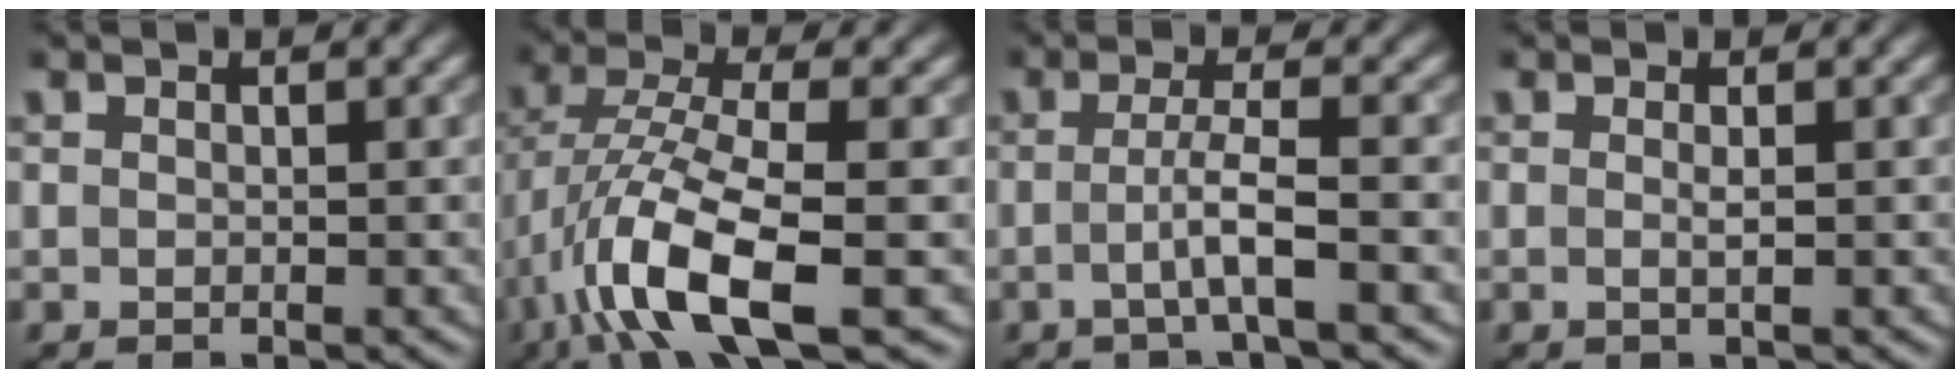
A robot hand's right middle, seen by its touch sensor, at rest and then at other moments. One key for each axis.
{"total": 9.6, "fx": -4.2, "fy": 2.8, "fz": 8.2, "tx": -0.161, "ty": 0.003, "tz": -0.083}
{"total": 3.3, "fx": -0.8, "fy": 0.5, "fz": 3.2, "tx": -0.054, "ty": 0.002, "tz": -0.022}
{"total": 1.1, "fx": 0.0, "fy": 0.2, "fz": 1.1, "tx": -0.016, "ty": -0.002, "tz": -0.005}